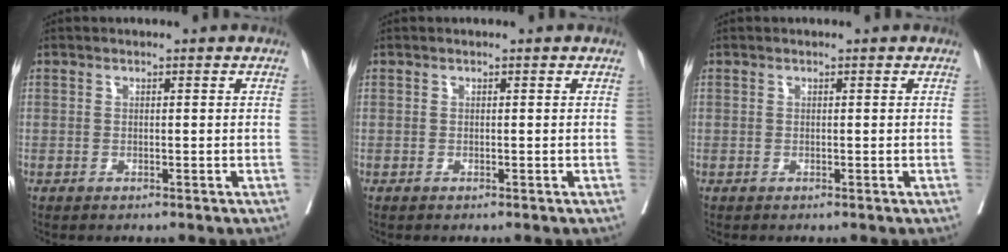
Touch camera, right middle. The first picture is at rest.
{"total": 0.0}
{"total": 0.0}